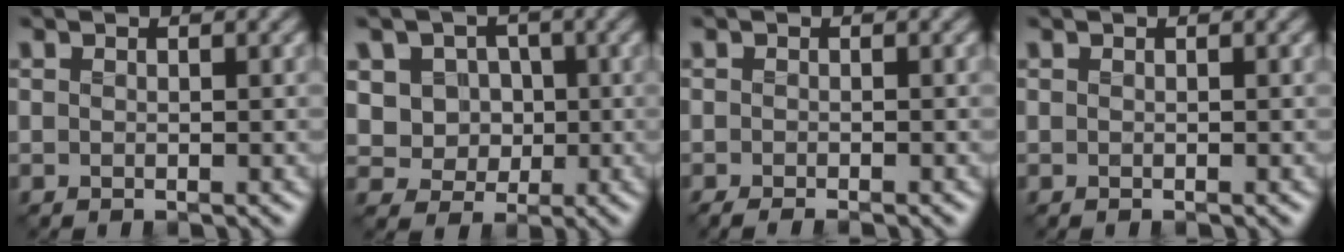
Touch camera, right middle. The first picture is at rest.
{"total": 4.7, "force": [0.6, 4.3, 1.9], "torque": [-0.036, 0.003, 0.005]}
{"total": 1.1, "force": [-1.0, -0.1, 0.3], "torque": [-0.005, -0.008, -0.022]}
{"total": 0.0}